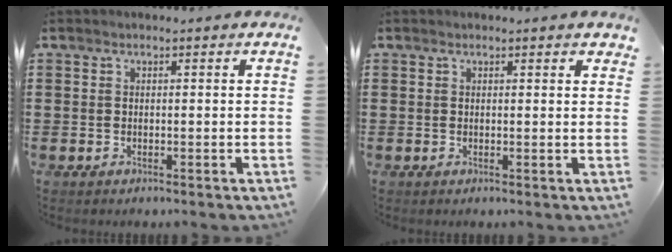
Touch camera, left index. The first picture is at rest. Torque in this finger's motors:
{"motor_torque": [-0.09, -0.10, -0.01, 0.00]}